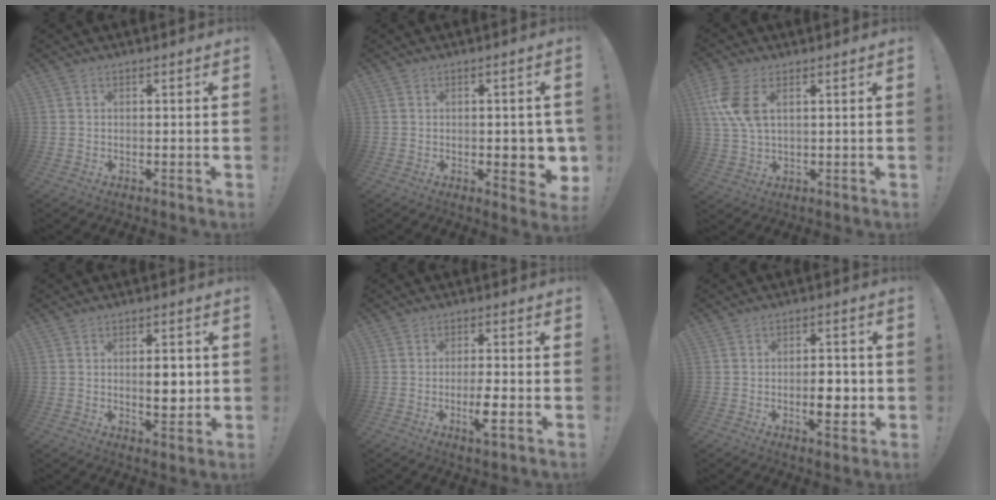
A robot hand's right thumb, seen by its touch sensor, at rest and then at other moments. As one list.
[{"total": 5.7, "force": [-0.9, 2.5, 5.0], "torque": [-0.055, -0.001, -0.008]}, {"total": 9.7, "force": [3.4, 5.0, 7.7], "torque": [-0.164, -0.011, 0.063]}, {"total": 6.0, "force": [0.2, 2.6, 5.4], "torque": [-0.060, -0.007, -0.004]}, {"total": 5.8, "force": [-2.0, 0.4, 5.4], "torque": [-0.102, -0.005, -0.034]}, {"total": 6.9, "force": [-1.6, 2.9, 6.0], "torque": [-0.075, 0.003, -0.025]}]